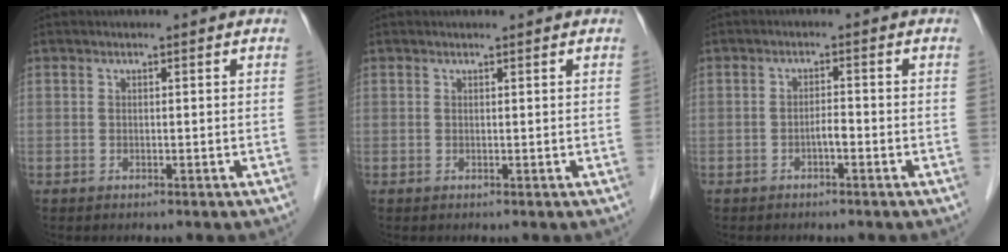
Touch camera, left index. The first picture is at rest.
{"total": 0.7, "force": [0.7, 0.0, 0.1], "torque": [-0.006, 0.005, 0.012]}
{"total": 1.6, "force": [-1.0, 0.3, 1.2], "torque": [-0.020, -0.001, -0.018]}